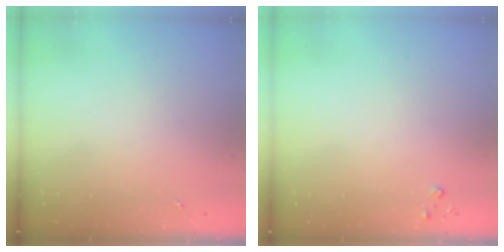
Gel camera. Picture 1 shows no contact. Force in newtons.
{"total": 2.6, "press": 2.6, "slide": 0.3}